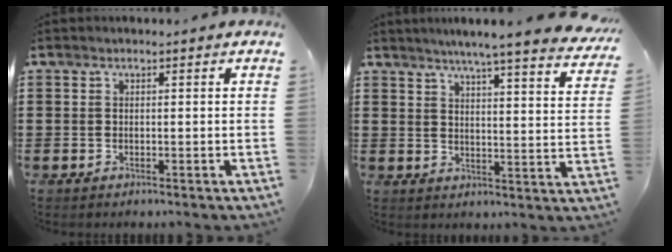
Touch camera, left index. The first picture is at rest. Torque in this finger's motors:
{"motor_torque": [2.14, 0.00, 0.06, -0.06]}